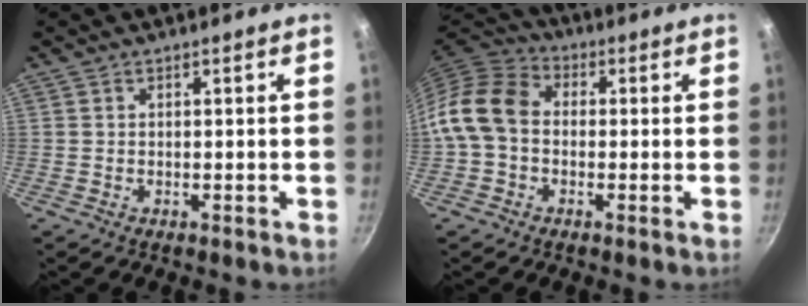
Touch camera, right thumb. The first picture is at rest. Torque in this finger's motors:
{"motor_torque": [0.00, 0.30, 0.49, -0.47, 0.12]}